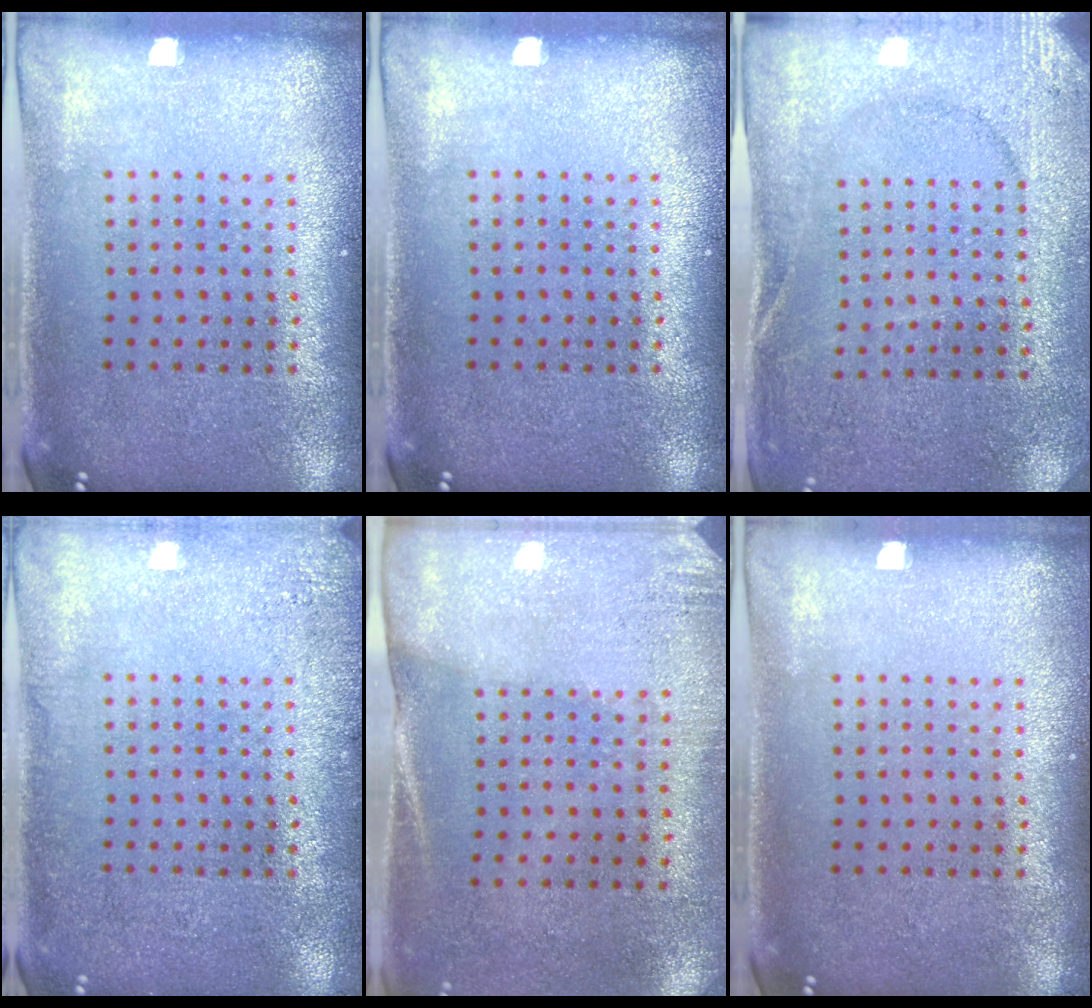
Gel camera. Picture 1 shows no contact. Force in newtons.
{"total": 0.0}
{"total": 2.6, "press": 2.6, "slide": 0.4}
{"total": 1.8, "press": 1.8, "slide": 0.3}
{"total": 2.7, "press": 2.4, "slide": 1.3}
{"total": 0.0}